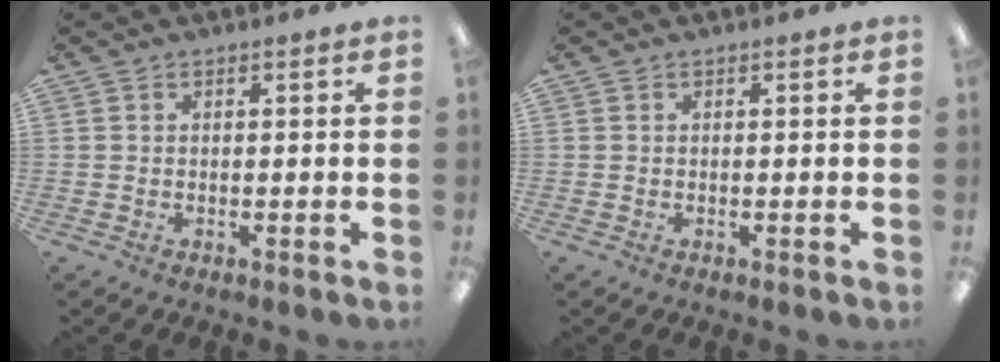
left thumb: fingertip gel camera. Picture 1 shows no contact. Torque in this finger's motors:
{"motor_torque": [-0.06, 0.06, -0.20, 0.15, 0.00]}